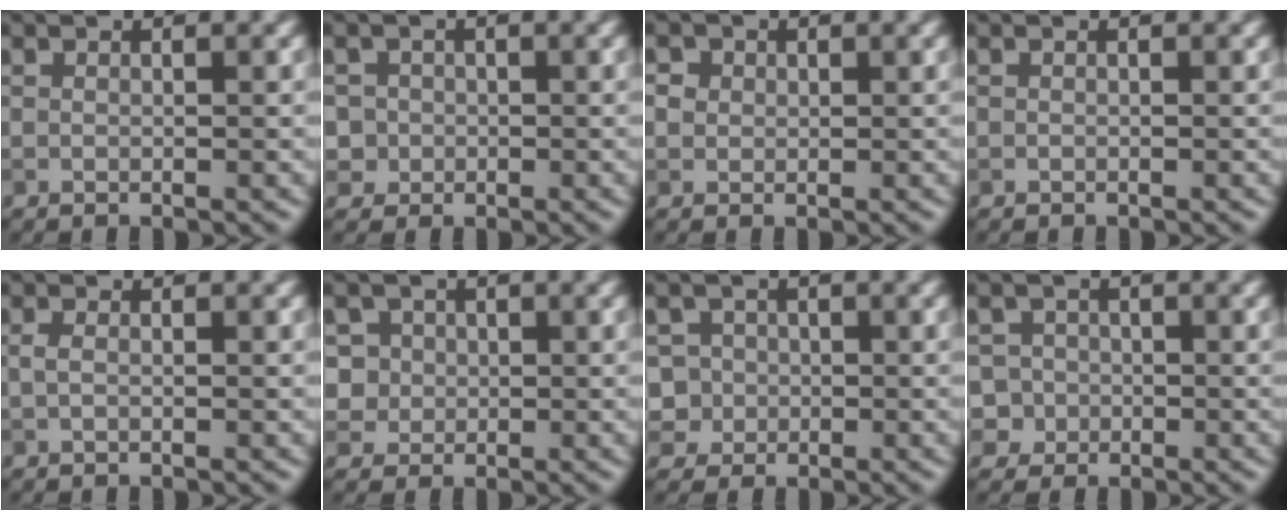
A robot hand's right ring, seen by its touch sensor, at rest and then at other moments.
{"total": 2.7, "force": [-0.1, 2.7, 0.4], "torque": [0.010, 0.013, -0.005]}
{"total": 2.4, "force": [1.1, 1.9, 0.9], "torque": [-0.021, 0.006, 0.014]}
{"total": 0.0}
{"total": 0.7, "force": [-0.1, 0.4, 0.7], "torque": [-0.018, 0.000, -0.002]}
{"total": 4.6, "force": [1.4, 4.1, 1.5], "torque": [-0.014, 0.020, 0.014]}
{"total": 4.0, "force": [-0.3, 3.9, 0.8], "torque": [0.005, 0.020, -0.019]}
{"total": 3.6, "force": [-0.8, 3.5, 0.4], "torque": [0.020, 0.013, -0.032]}